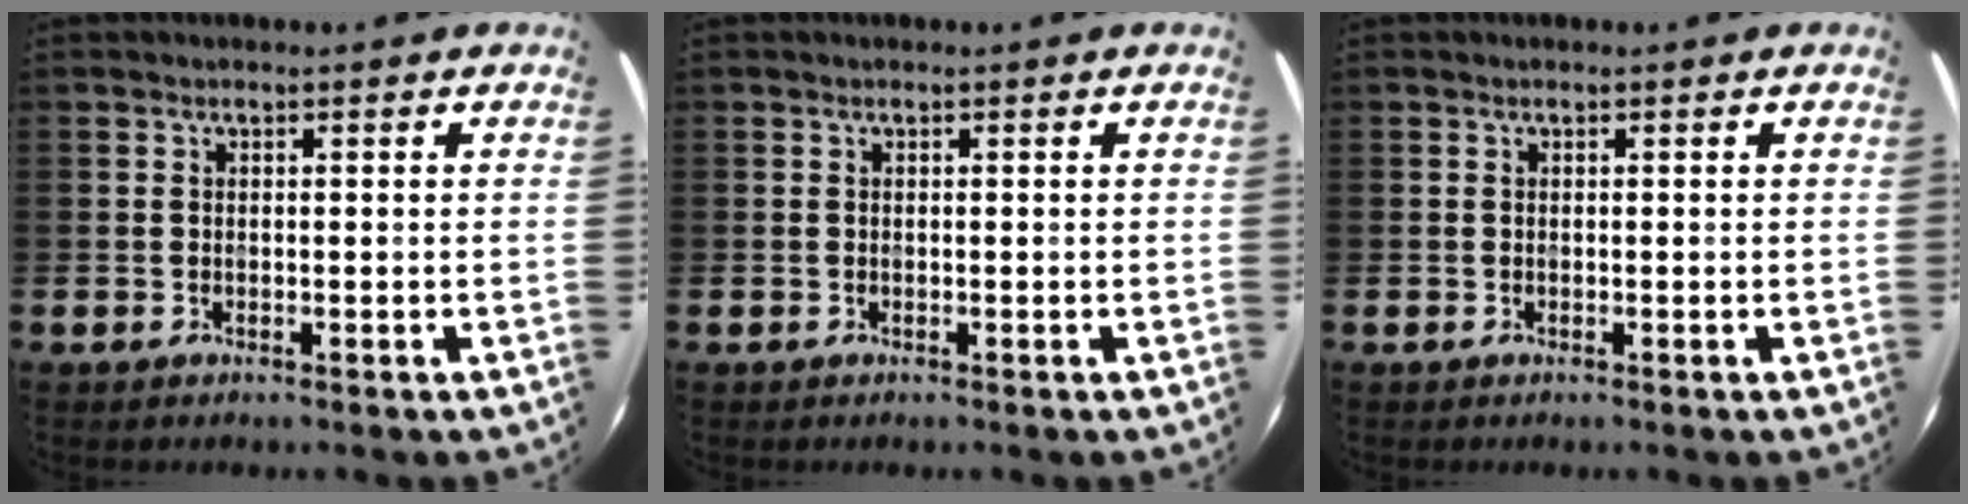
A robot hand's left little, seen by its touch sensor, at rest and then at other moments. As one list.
[{"total": 0.0}, {"total": 0.0}]